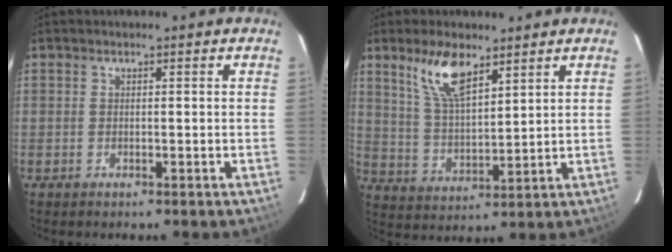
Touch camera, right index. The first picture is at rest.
{"total": 9.6, "force": [6.2, 3.5, 6.5], "torque": [-0.124, 0.007, 0.129]}